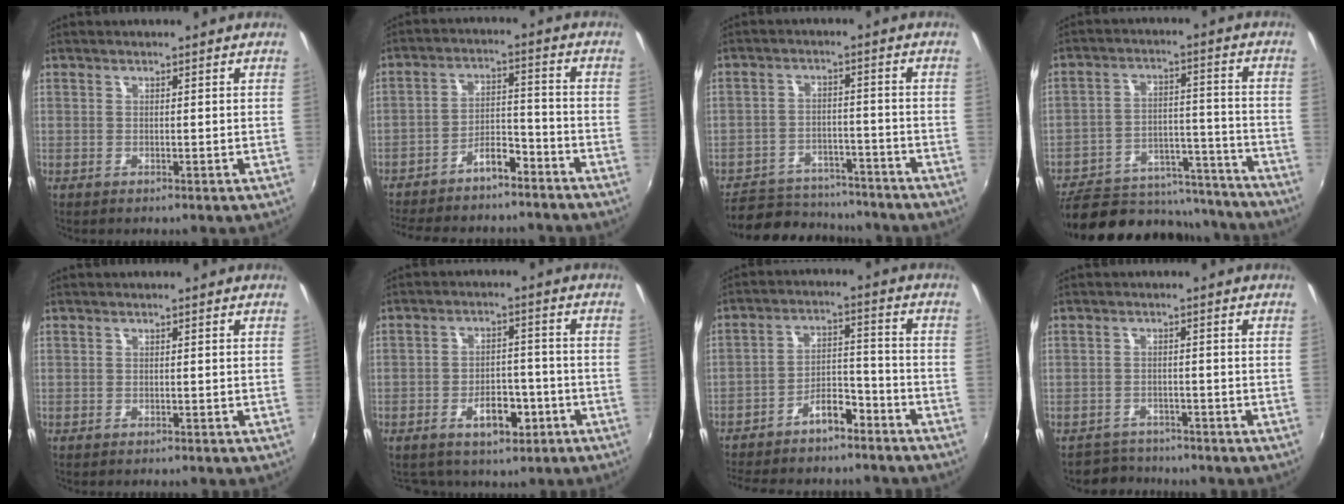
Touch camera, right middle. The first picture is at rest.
{"total": 14.5, "force": [-12.4, 4.8, 5.7], "torque": [-0.128, 0.032, -0.183]}
{"total": 14.4, "force": [-12.2, 6.4, 4.3], "torque": [-0.113, 0.018, -0.165]}
{"total": 21.9, "force": [-18.3, 9.2, 7.6], "torque": [-0.151, 0.028, -0.231]}
{"total": 0.8, "force": [-0.8, 0.2, 0.2], "torque": [-0.006, -0.004, -0.013]}
{"total": 6.9, "force": [-3.8, 4.3, 3.8], "torque": [-0.069, 0.015, -0.042]}
{"total": 13.9, "force": [-11.6, 5.1, 5.8], "torque": [-0.125, 0.038, -0.172]}
{"total": 3.9, "force": [-3.4, 1.8, -0.6], "torque": [-0.003, 0.006, -0.061]}